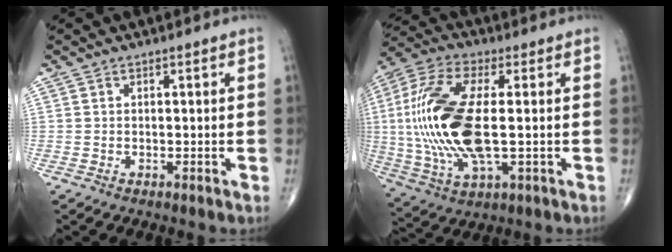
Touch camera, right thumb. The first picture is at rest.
{"total": 21.2, "force": [0.2, 8.5, 19.4], "torque": [-0.435, -0.003, 0.003]}